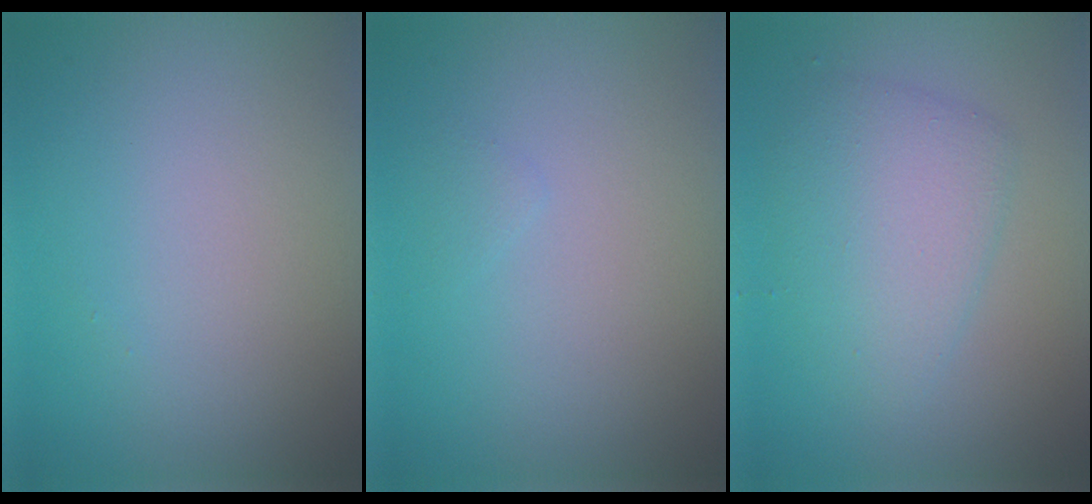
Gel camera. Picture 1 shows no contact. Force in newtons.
{"total": 0.5, "press": 0.5, "slide": 0.1}
{"total": 4.2, "press": 4.2, "slide": 0.1}